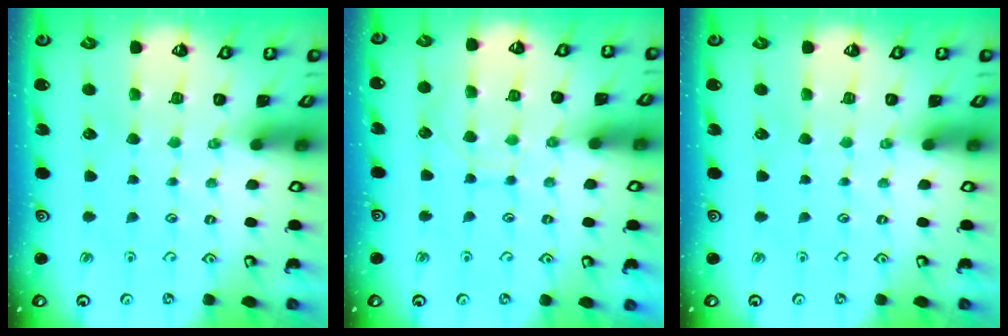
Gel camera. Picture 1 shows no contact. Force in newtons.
{"total": 7.3, "press": 7.3, "slide": 0.6}
{"total": 0.0}